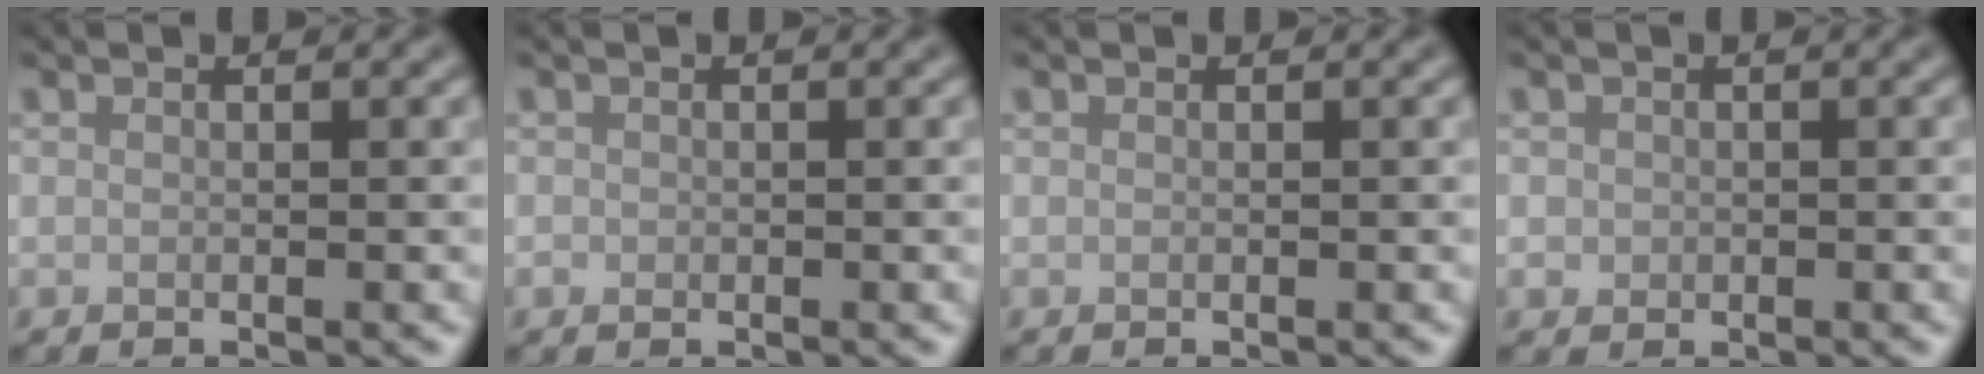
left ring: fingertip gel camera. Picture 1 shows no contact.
{"total": 0.6, "force": [-0.1, 0.5, 0.1], "torque": [0.002, -0.005, -0.003]}
{"total": 0.0}
{"total": 0.9, "force": [0.0, 0.9, 0.2], "torque": [0.004, -0.005, -0.002]}